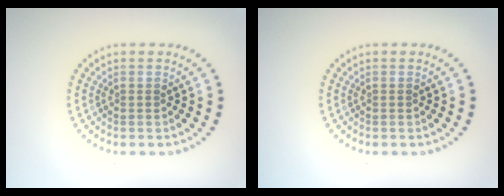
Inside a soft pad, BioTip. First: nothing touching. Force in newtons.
{"total": 0.0}